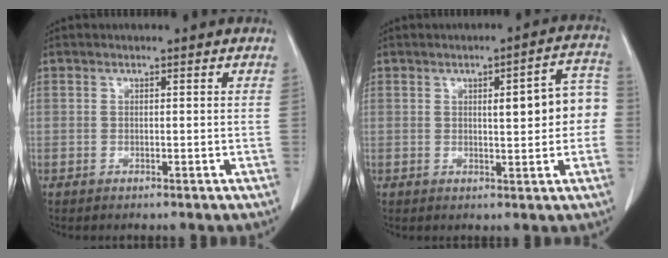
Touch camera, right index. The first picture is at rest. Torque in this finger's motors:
{"motor_torque": [0.30, -0.04, 0.16, 0.03]}